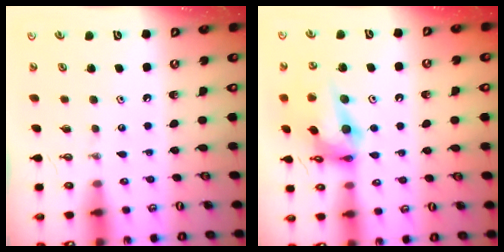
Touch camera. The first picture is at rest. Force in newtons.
{"total": 17.0, "press": 16.9, "slide": 1.2}